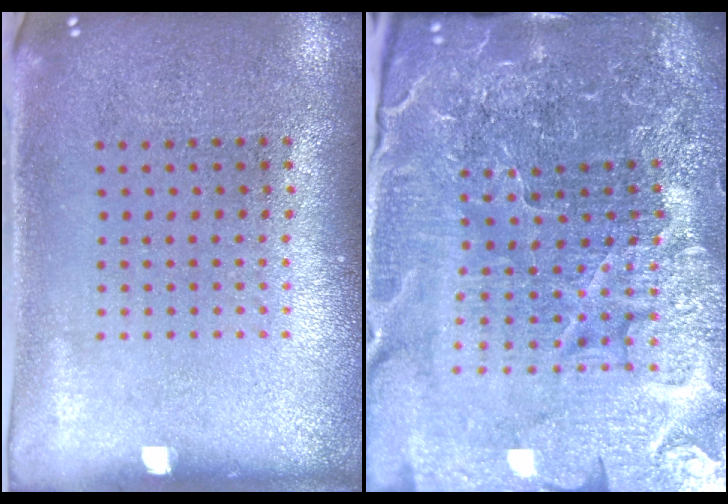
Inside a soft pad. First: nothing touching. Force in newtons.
{"total": 6.7, "press": 5.9, "slide": 3.1}